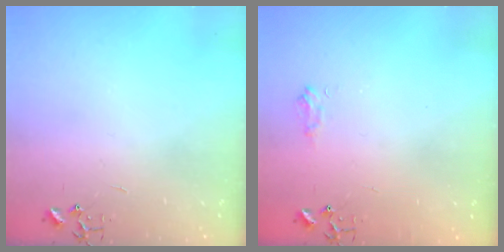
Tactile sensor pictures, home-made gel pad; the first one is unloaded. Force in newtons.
{"total": 6.3, "press": 6.3, "slide": 0.8}